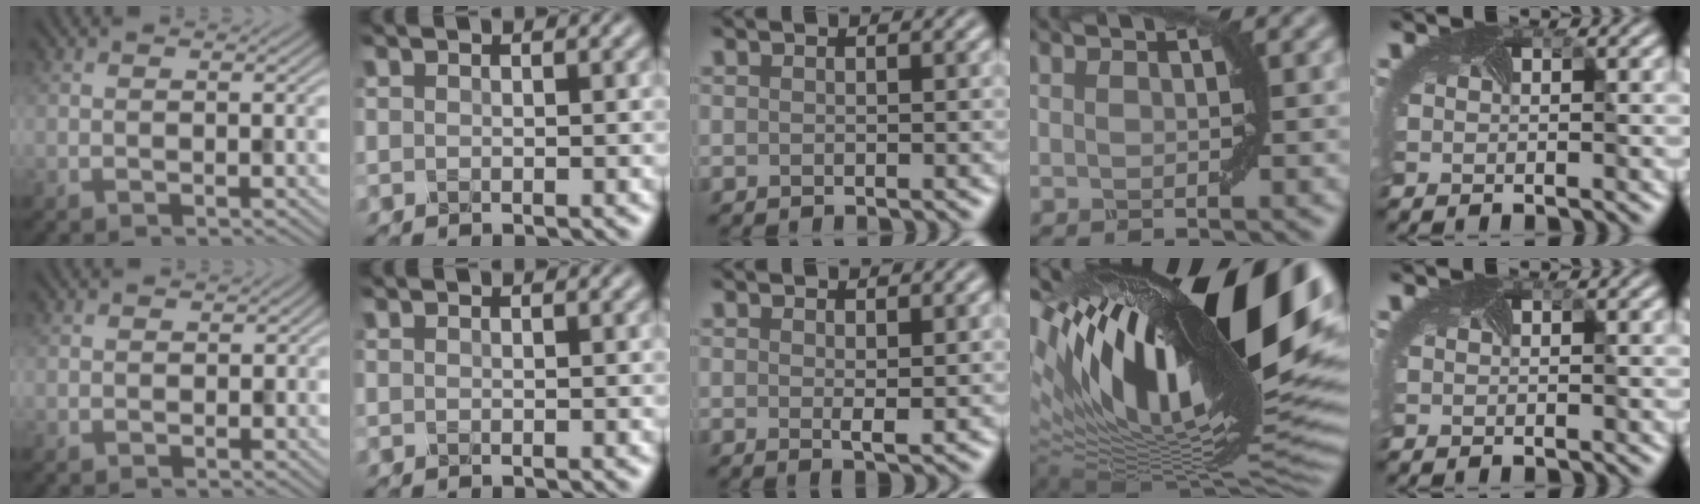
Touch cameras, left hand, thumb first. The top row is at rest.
{"thumb": {"total": 0.6, "force": [-0.1, 0.5, -0.2], "torque": [0.008, -0.003, -0.004]}, "middle": {"total": 1.1, "force": [0.3, 0.2, 1.0], "torque": [-0.018, -0.003, 0.004]}, "ring": {"total": 21.0, "force": [6.4, 7.9, 18.3], "torque": [-0.305, 0.023, 0.115]}}